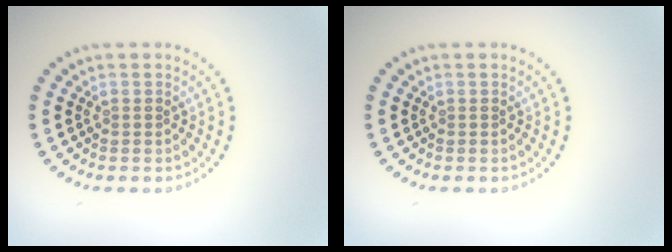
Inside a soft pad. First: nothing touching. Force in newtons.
{"total": 0.0}